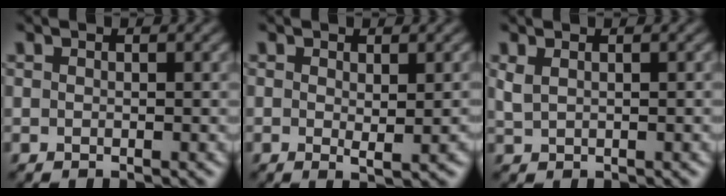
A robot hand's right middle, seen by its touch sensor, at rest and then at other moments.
{"total": 1.3, "force": [0.2, 0.0, 1.3], "torque": [-0.022, -0.003, 0.008]}
{"total": 1.4, "force": [0.8, 0.7, 1.0], "torque": [-0.014, 0.005, 0.021]}